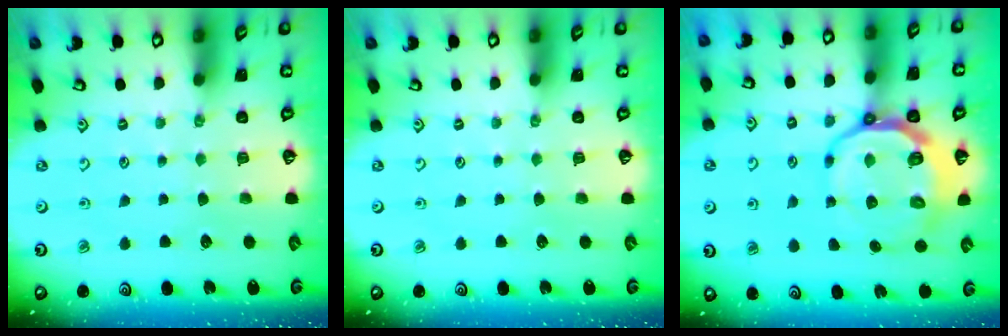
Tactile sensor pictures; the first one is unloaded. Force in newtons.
{"total": 0.0}
{"total": 11.9, "press": 11.4, "slide": 3.3}